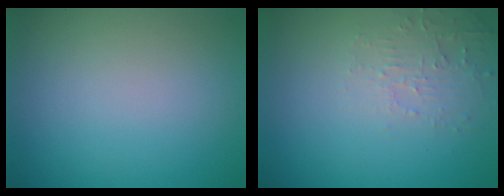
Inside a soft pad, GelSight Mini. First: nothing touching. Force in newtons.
{"total": 2.4, "press": 2.3, "slide": 0.6}